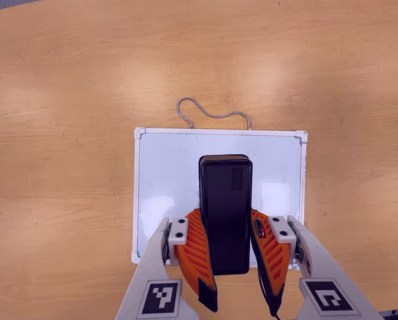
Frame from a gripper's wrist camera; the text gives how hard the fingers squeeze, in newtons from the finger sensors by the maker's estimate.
{"total": 10.0, "left": 7.9, "right": 12.2}